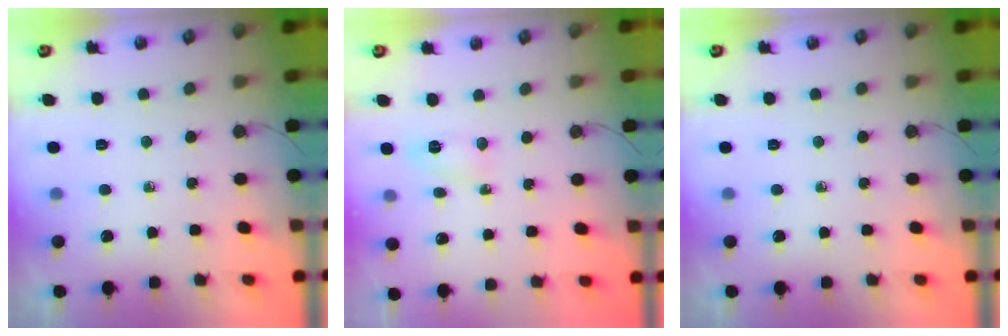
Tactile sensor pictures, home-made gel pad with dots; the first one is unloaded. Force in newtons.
{"total": 3.9, "press": 3.8, "slide": 0.7}
{"total": 0.0}